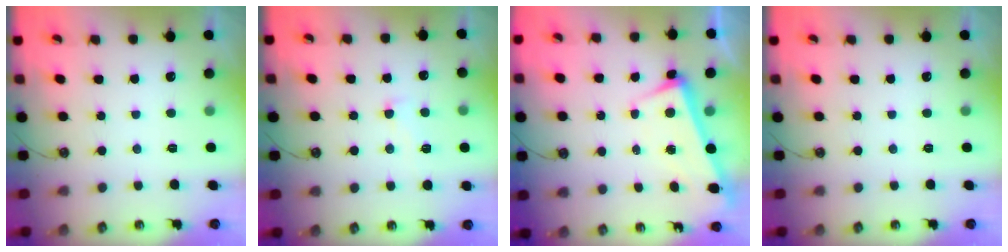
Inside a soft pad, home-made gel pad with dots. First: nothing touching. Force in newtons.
{"total": 2.1, "press": 2.0, "slide": 0.5}
{"total": 3.4, "press": 3.2, "slide": 1.0}
{"total": 0.0}